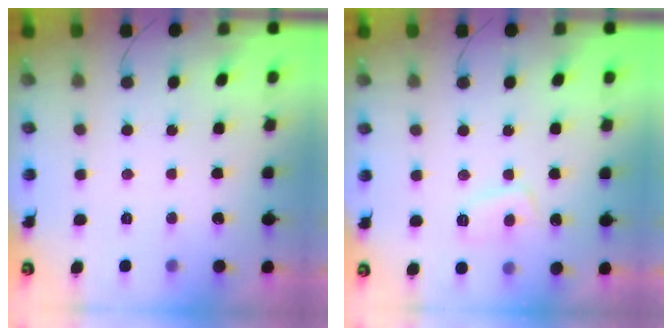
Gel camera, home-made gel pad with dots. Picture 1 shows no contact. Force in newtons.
{"total": 5.0, "press": 4.9, "slide": 1.0}